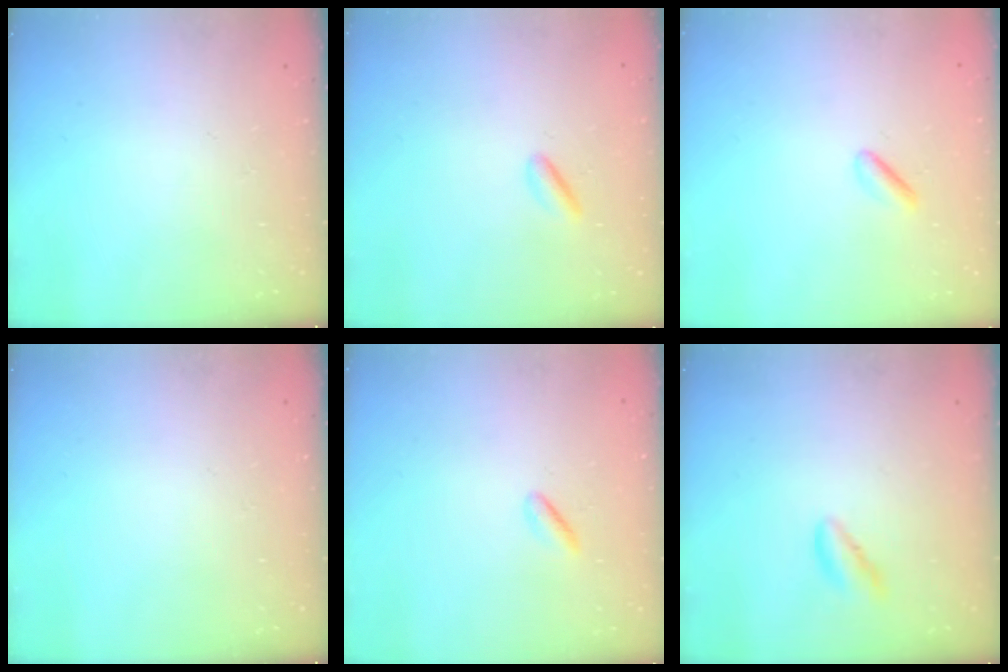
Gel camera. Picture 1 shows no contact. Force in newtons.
{"total": 2.4, "press": 2.4, "slide": 0.5}
{"total": 1.6, "press": 1.3, "slide": 0.9}
{"total": 0.0}
{"total": 1.0, "press": 0.7, "slide": 0.6}
{"total": 0.0}